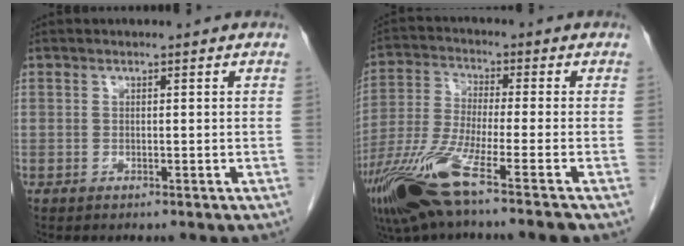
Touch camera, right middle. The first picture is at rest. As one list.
[{"total": 13.8, "force": [-8.6, -0.4, 10.8], "torque": [-0.233, -0.040, -0.166]}]